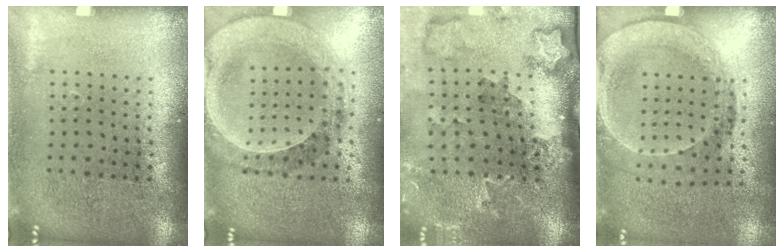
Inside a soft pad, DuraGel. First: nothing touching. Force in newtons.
{"total": 1.5, "press": 1.5, "slide": 0.3}
{"total": 2.1, "press": 2.0, "slide": 0.7}
{"total": 1.7, "press": 1.4, "slide": 1.1}